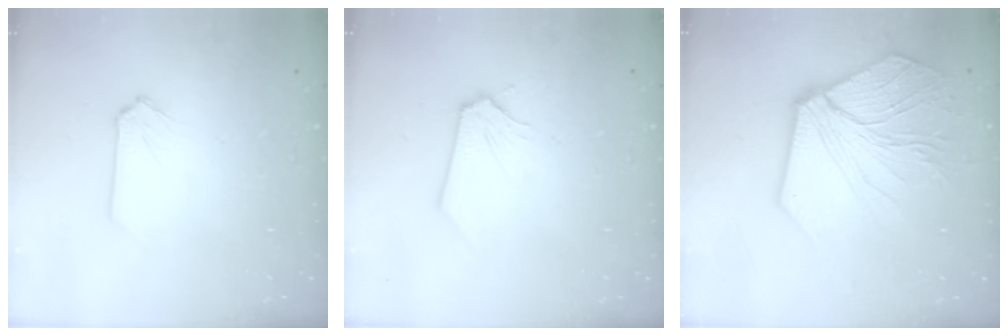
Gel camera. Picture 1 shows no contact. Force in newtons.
{"total": 0.0}
{"total": 14.3, "press": 14.1, "slide": 2.0}